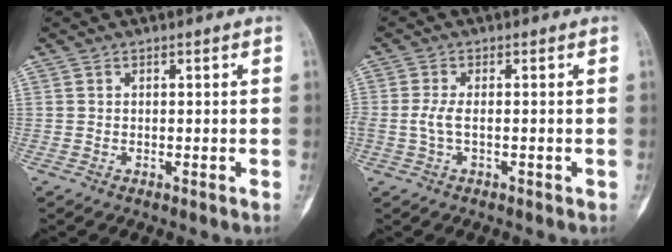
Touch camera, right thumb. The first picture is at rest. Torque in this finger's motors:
{"motor_torque": [0.15, 0.46, 1.19, -0.29, 0.42]}